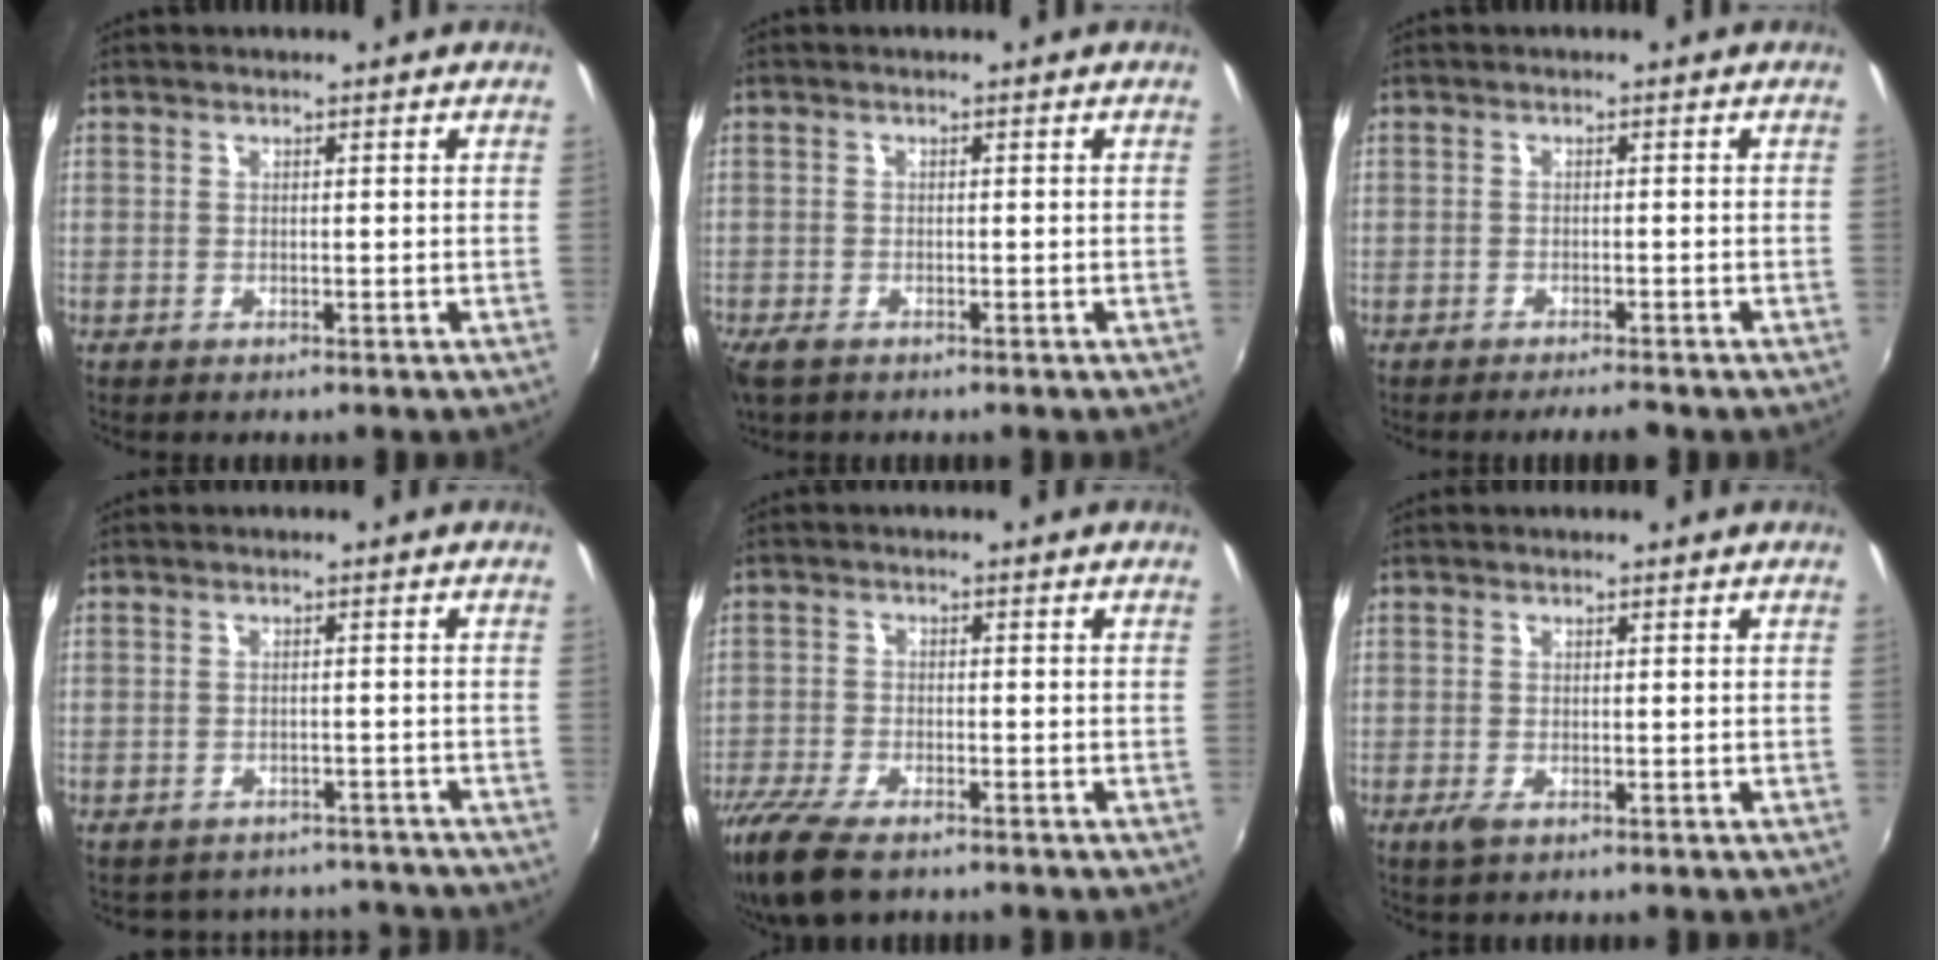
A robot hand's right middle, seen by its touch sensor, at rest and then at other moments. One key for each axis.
{"total": 3.0, "fx": -2.1, "fy": 1.4, "fz": 1.6, "tx": -0.037, "ty": -0.012, "tz": -0.040}
{"total": 3.2, "fx": -2.9, "fy": 0.3, "fz": 1.3, "tx": -0.032, "ty": -0.004, "tz": -0.045}
{"total": 10.1, "fx": -8.9, "fy": 4.1, "fz": 2.3, "tx": -0.052, "ty": 0.007, "tz": -0.108}
{"total": 11.6, "fx": -8.8, "fy": 3.9, "fz": 6.5, "tx": -0.162, "ty": -0.044, "tz": -0.164}
{"total": 1.6, "fx": -0.8, "fy": 0.6, "fz": 1.3, "tx": -0.027, "ty": -0.006, "tz": -0.015}